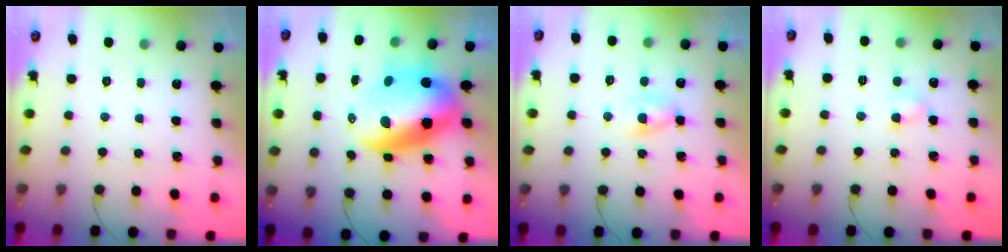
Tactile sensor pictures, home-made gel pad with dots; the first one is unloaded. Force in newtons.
{"total": 16.2, "press": 15.9, "slide": 3.1}
{"total": 2.2, "press": 2.0, "slide": 1.1}
{"total": 3.0, "press": 2.8, "slide": 1.1}